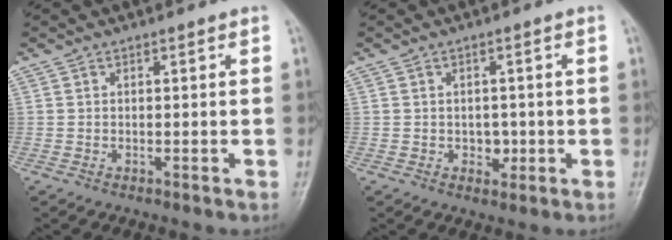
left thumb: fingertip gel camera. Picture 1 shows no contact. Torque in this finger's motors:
{"motor_torque": [-0.08, 0.15, 0.15, 0.03, 0.01]}